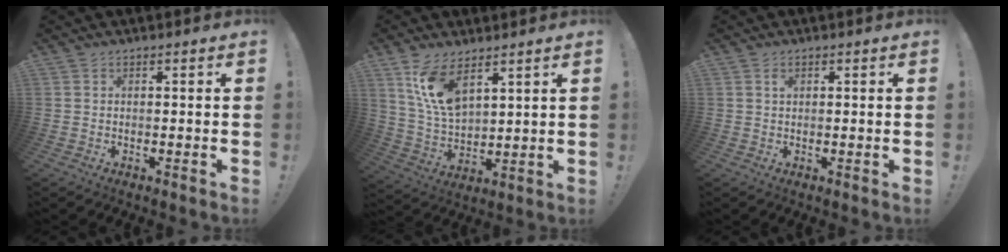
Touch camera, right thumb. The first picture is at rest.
{"total": 12.0, "force": [7.7, 5.5, 7.4], "torque": [-0.150, -0.043, 0.144]}
{"total": 0.8, "force": [0.6, 0.3, 0.5], "torque": [-0.006, -0.001, 0.010]}